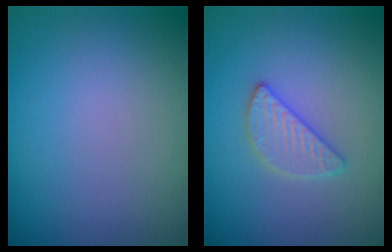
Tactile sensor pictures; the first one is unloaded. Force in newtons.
{"total": 2.6, "press": 2.6, "slide": 0.3}